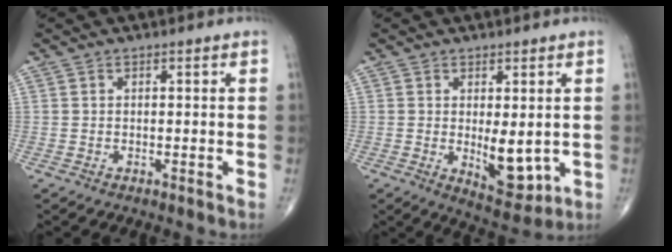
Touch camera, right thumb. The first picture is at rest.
{"total": 7.5, "force": [-0.5, 3.5, 6.6], "torque": [-0.076, -0.019, 0.009]}